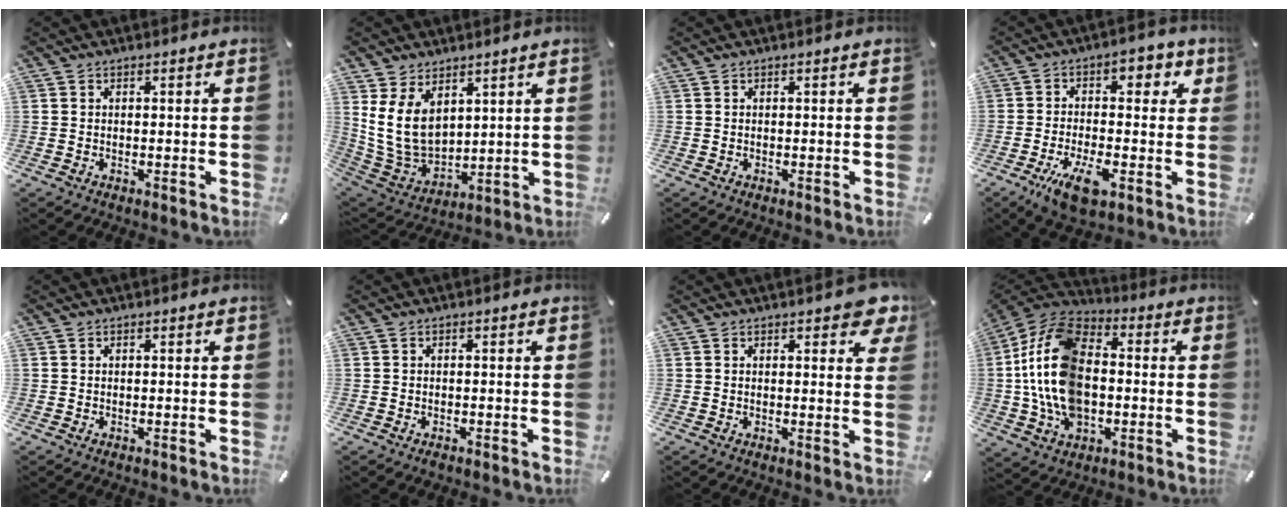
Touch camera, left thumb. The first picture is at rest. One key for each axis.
{"total": 11.2, "fx": 4.4, "fy": 8.1, "fz": 6.4, "tx": -0.154, "ty": -0.029, "tz": 0.085}
{"total": 0.0}
{"total": 13.1, "fx": -3.5, "fy": 7.4, "fz": 10.2, "tx": -0.146, "ty": 0.015, "tz": -0.061}
{"total": 0.0}
{"total": 0.8, "fx": -0.5, "fy": 0.4, "fz": 0.5, "tx": -0.009, "ty": -0.001, "tz": -0.010}
{"total": 5.1, "fx": 3.1, "fy": 2.4, "fz": 3.2, "tx": -0.031, "ty": -0.015, "tz": 0.049}
{"total": 19.6, "fx": -1.7, "fy": 13.4, "fz": 14.3, "tx": -0.323, "ty": 0.016, "tz": -0.034}